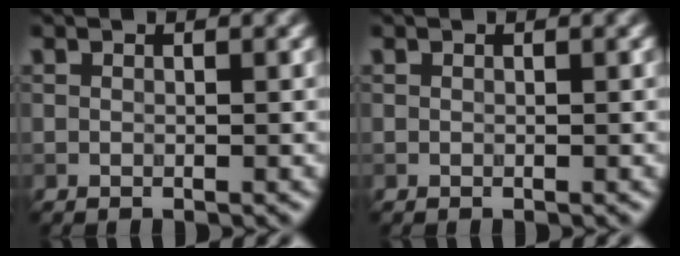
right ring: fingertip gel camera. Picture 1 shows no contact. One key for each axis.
{"total": 0.0}